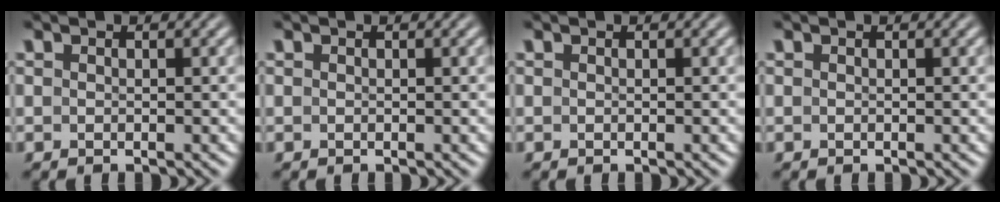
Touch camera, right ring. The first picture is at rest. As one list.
[{"total": 0.0}, {"total": 0.0}, {"total": 0.0}]